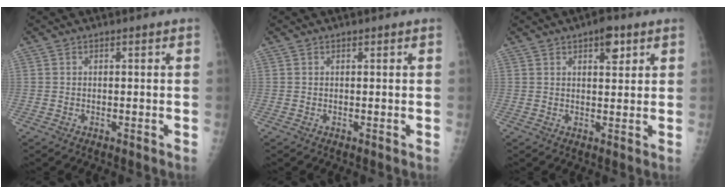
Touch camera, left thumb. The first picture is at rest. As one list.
[{"total": 0.0}, {"total": 4.4, "force": [2.4, 2.0, 3.1], "torque": [-0.029, -0.010, 0.032]}]